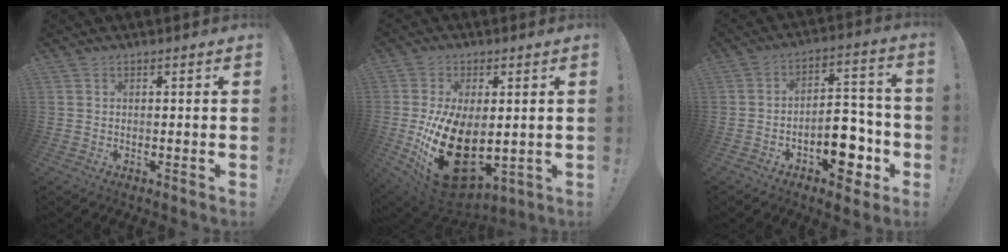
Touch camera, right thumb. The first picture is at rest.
{"total": 22.1, "force": [-2.8, 13.2, 17.5], "torque": [-0.329, -0.001, -0.029]}
{"total": 12.8, "force": [-5.4, 8.0, 8.4], "torque": [-0.083, 0.048, -0.082]}